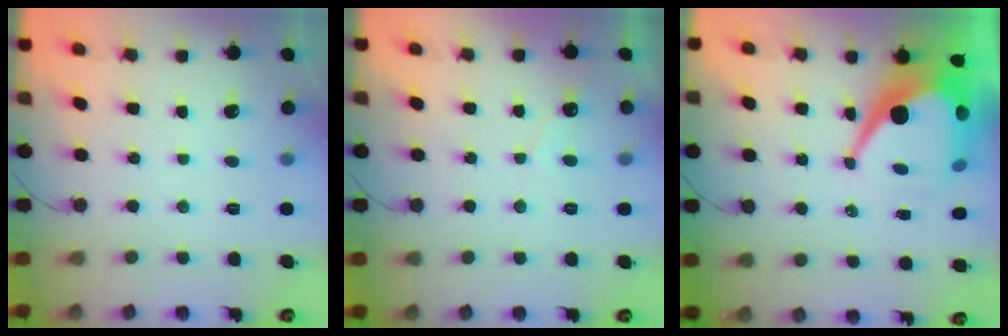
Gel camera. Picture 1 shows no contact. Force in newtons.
{"total": 2.7, "press": 2.7, "slide": 0.1}
{"total": 14.3, "press": 14.2, "slide": 1.1}